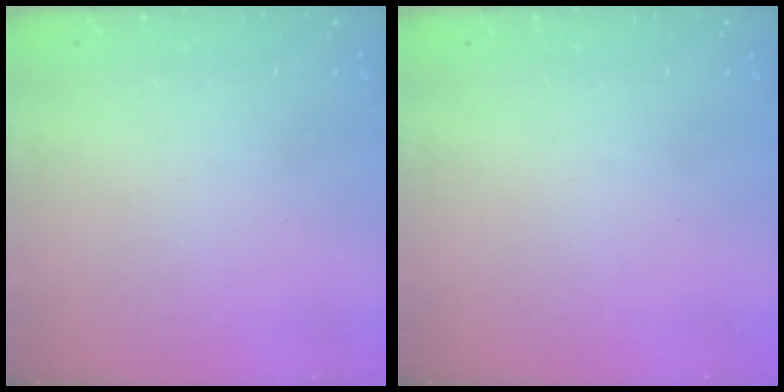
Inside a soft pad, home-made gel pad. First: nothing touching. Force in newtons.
{"total": 0.0}